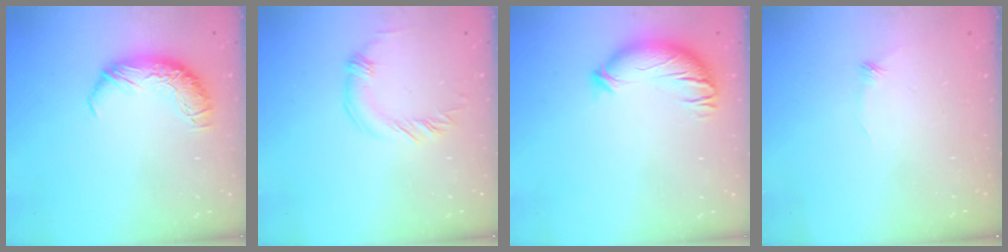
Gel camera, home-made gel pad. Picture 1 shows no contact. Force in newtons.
{"total": 2.1, "press": 2.0, "slide": 0.5}
{"total": 3.7, "press": 2.8, "slide": 2.3}
{"total": 8.7, "press": 8.7, "slide": 0.4}